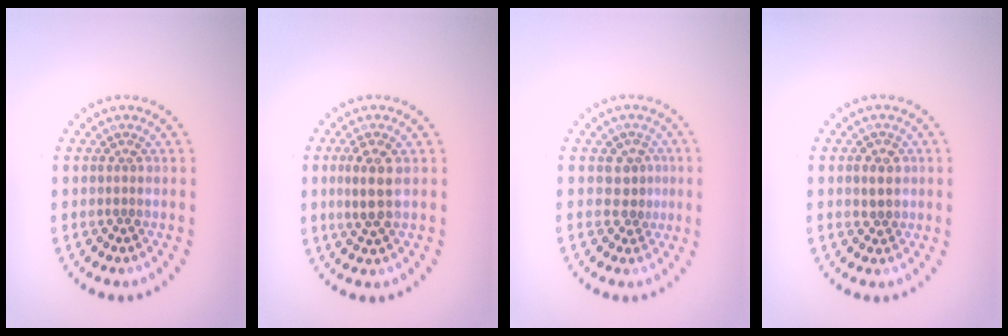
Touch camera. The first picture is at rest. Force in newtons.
{"total": 2.7, "press": 2.6, "slide": 0.8}
{"total": 1.9, "press": 1.6, "slide": 1.0}
{"total": 1.3, "press": 1.2, "slide": 0.4}